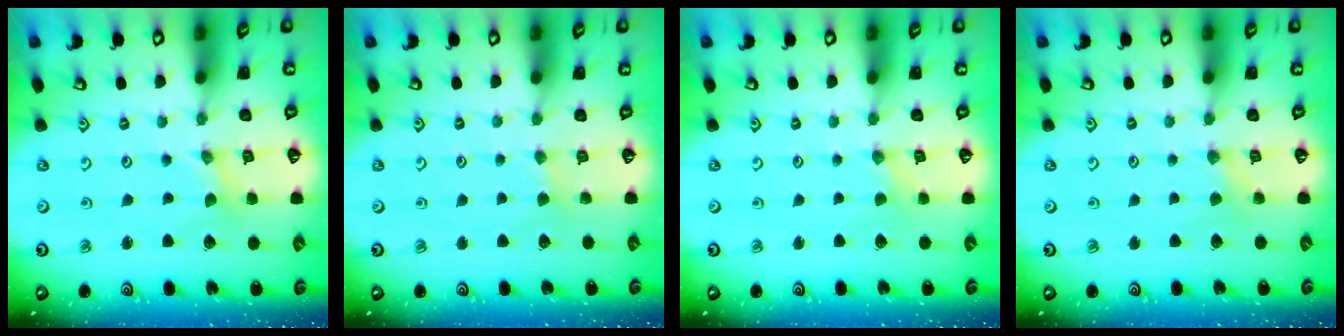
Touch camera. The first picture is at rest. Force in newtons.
{"total": 2.0, "press": 2.0, "slide": 0.3}
{"total": 1.2, "press": 1.2, "slide": 0.3}
{"total": 1.8, "press": 1.8, "slide": 0.3}